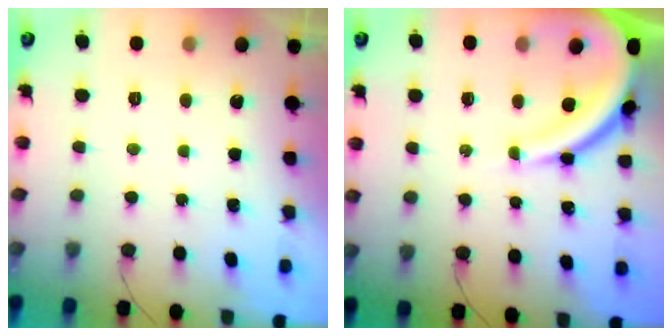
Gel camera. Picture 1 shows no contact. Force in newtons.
{"total": 13.6, "press": 13.5, "slide": 1.2}